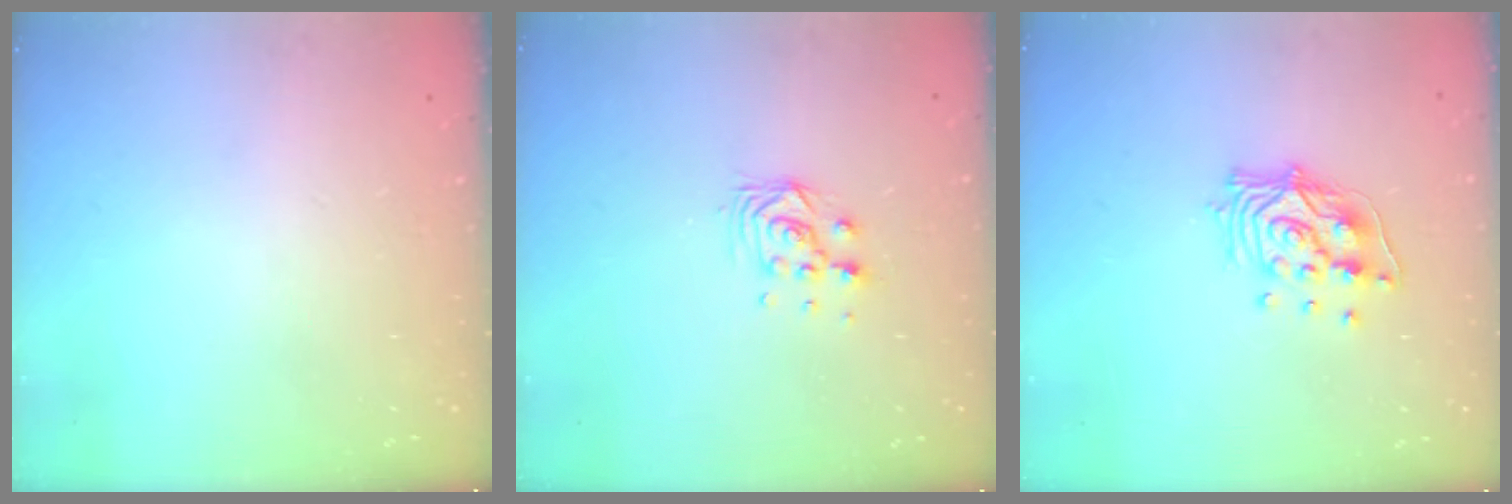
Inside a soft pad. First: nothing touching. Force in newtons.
{"total": 6.1, "press": 6.1, "slide": 0.8}
{"total": 12.9, "press": 12.9, "slide": 1.4}